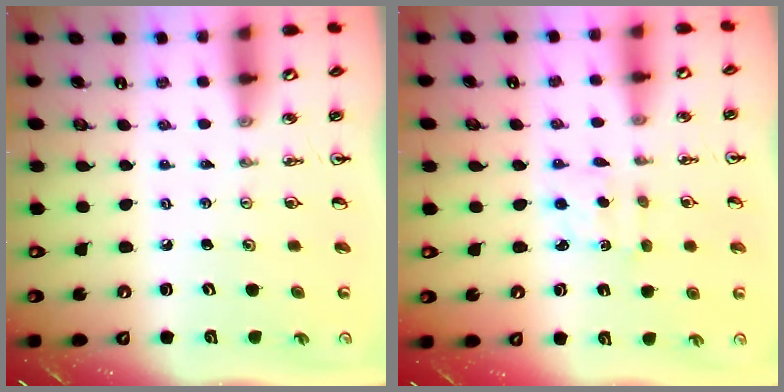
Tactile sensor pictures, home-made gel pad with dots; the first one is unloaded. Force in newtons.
{"total": 1.8, "press": 1.7, "slide": 0.7}